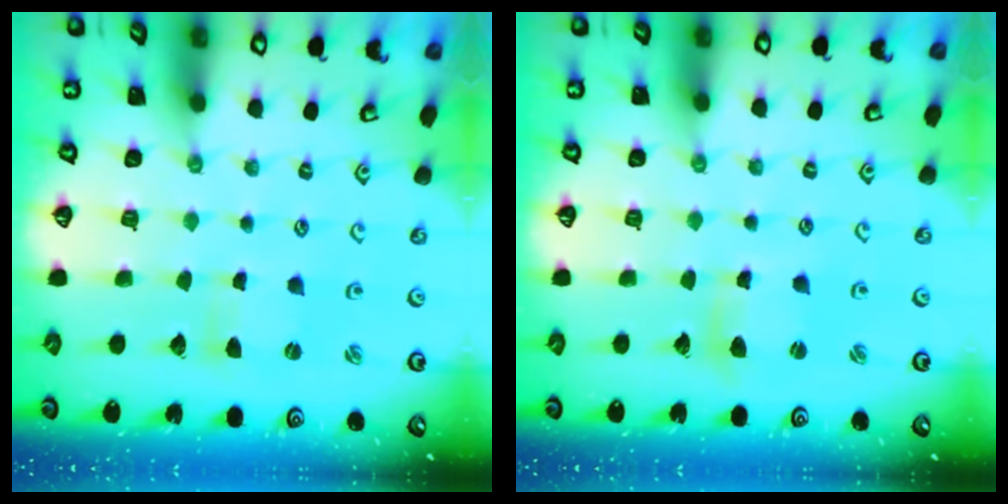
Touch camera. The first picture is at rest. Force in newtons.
{"total": 3.7, "press": 3.7, "slide": 0.4}